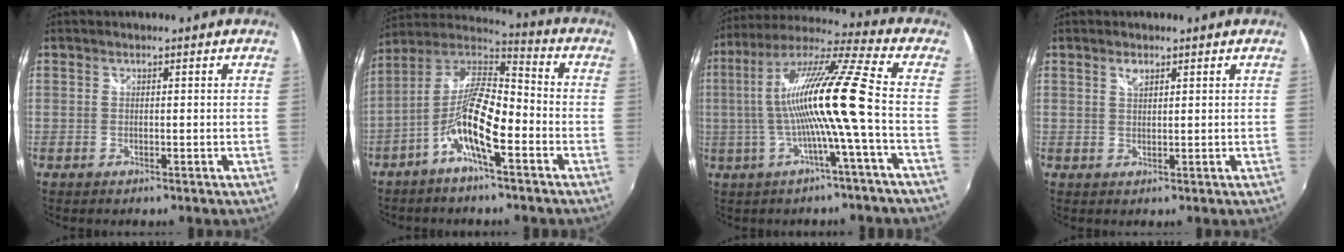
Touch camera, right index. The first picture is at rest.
{"total": 12.4, "force": [-5.3, 3.0, 10.8], "torque": [-0.215, 0.006, -0.106]}
{"total": 15.0, "force": [-2.1, -1.8, 14.7], "torque": [-0.260, 0.002, -0.037]}
{"total": 1.6, "force": [1.0, 0.8, 1.0], "torque": [-0.015, 0.002, 0.019]}